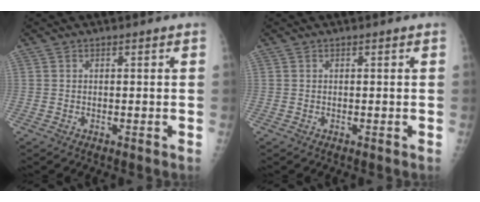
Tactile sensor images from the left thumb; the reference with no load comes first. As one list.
[{"total": 0.0}]